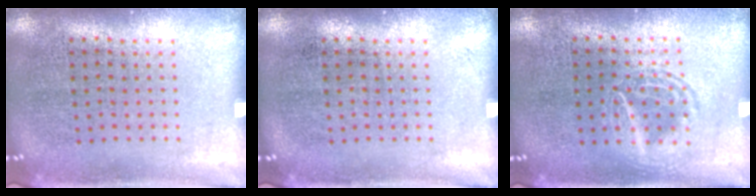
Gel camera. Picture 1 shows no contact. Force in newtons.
{"total": 0.0}
{"total": 1.3, "press": 1.2, "slide": 0.2}